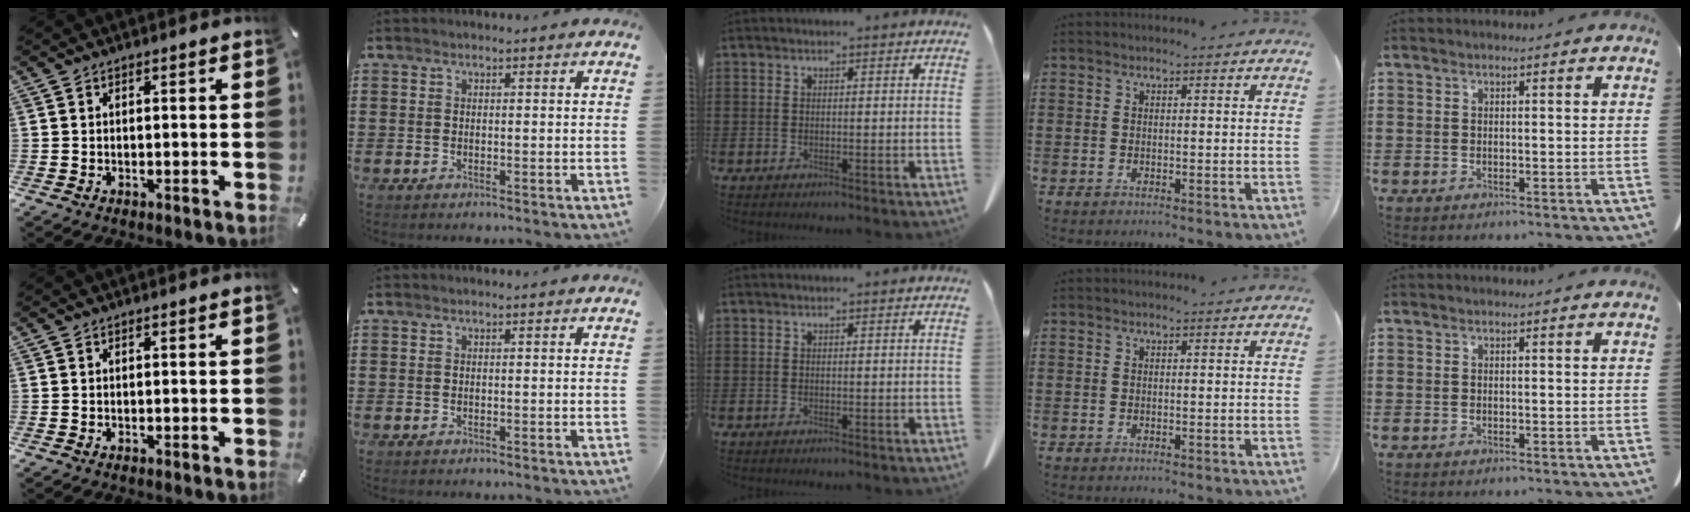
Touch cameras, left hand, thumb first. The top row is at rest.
{}